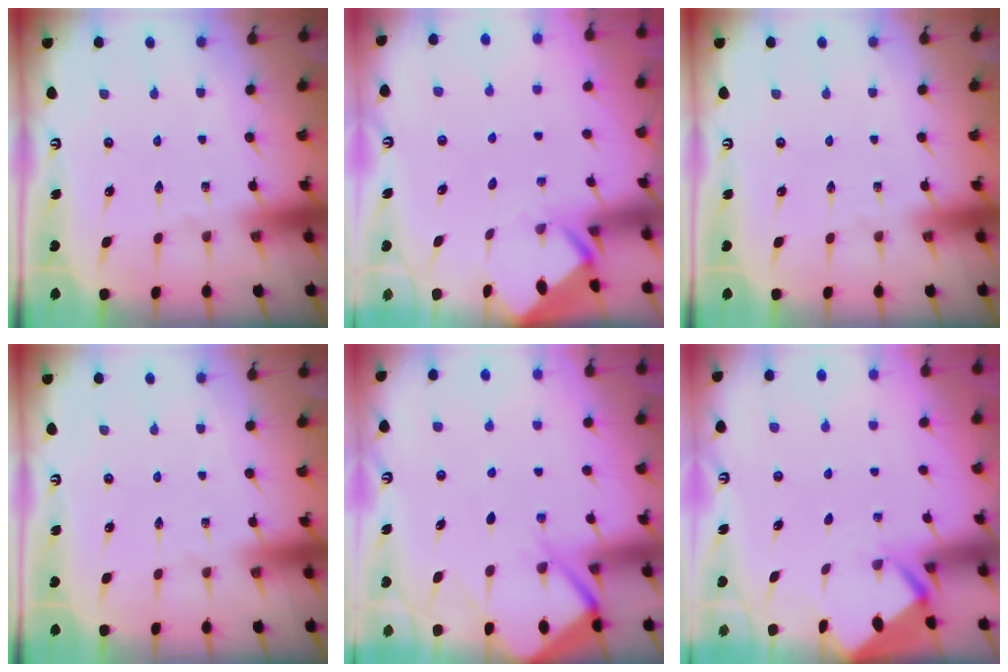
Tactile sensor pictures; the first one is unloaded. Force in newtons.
{"total": 3.4, "press": 3.4, "slide": 0.2}
{"total": 0.0}
{"total": 0.0}
{"total": 8.5, "press": 8.5, "slide": 0.7}
{"total": 2.4, "press": 2.4, "slide": 0.1}